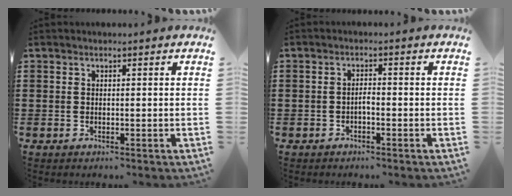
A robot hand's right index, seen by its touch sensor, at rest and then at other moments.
{"total": 1.3, "force": [-0.7, 0.4, 1.1], "torque": [-0.024, 0.000, -0.014]}